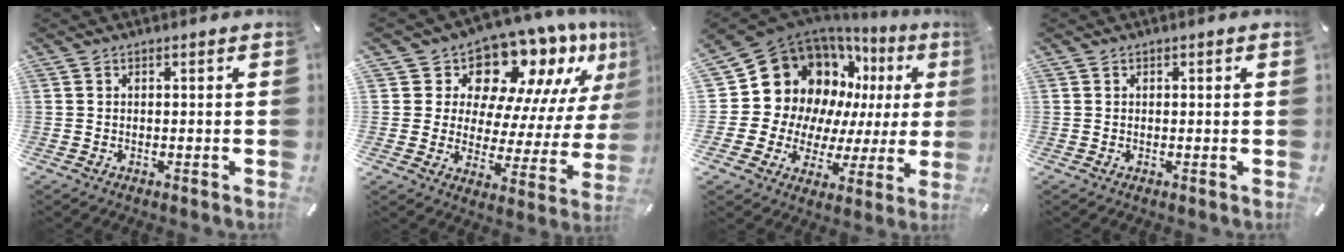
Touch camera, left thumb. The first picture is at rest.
{"total": 11.7, "force": [9.6, 6.1, 2.8], "torque": [-0.044, -0.105, 0.160]}
{"total": 18.6, "force": [8.0, 14.9, 7.7], "torque": [-0.120, -0.075, 0.175]}
{"total": 0.0}